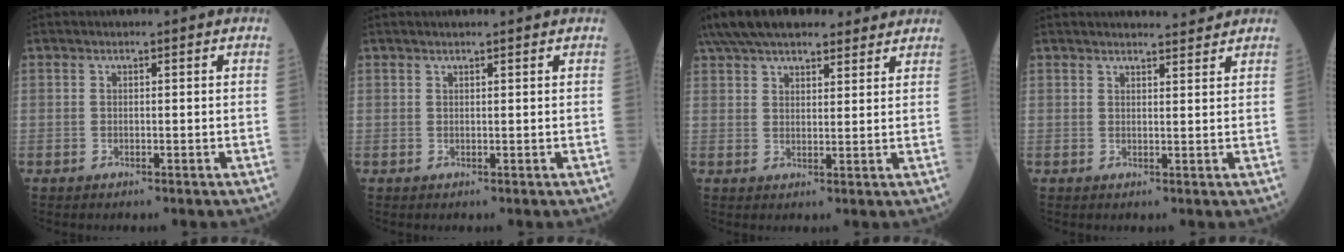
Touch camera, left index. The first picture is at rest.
{"total": 1.8, "force": [1.7, 0.3, 0.6], "torque": [-0.007, 0.019, 0.027]}
{"total": 18.2, "force": [15.1, 5.7, 8.3], "torque": [-0.156, 0.060, 0.231]}
{"total": 4.2, "force": [4.1, 0.3, 1.1], "torque": [-0.020, 0.003, 0.052]}